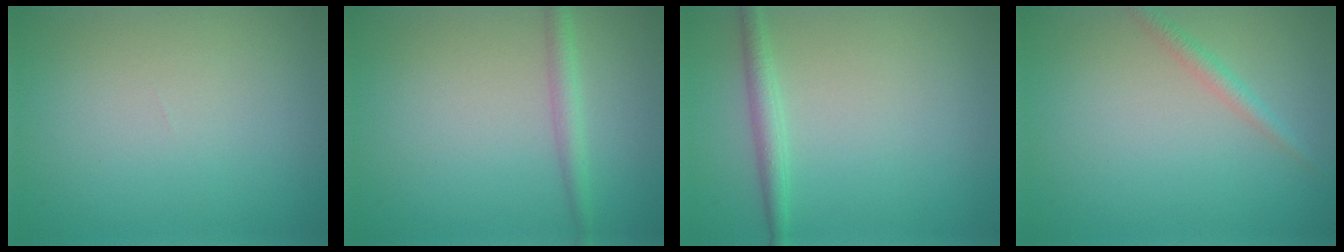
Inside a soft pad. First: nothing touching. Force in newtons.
{"total": 1.9, "press": 1.8, "slide": 0.1}
{"total": 1.9, "press": 1.9, "slide": 0.0}
{"total": 1.4, "press": 1.4, "slide": 0.1}